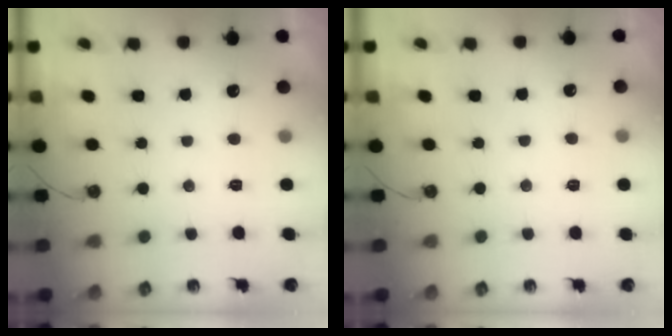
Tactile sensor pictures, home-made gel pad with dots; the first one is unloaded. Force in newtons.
{"total": 3.2, "press": 3.1, "slide": 0.5}